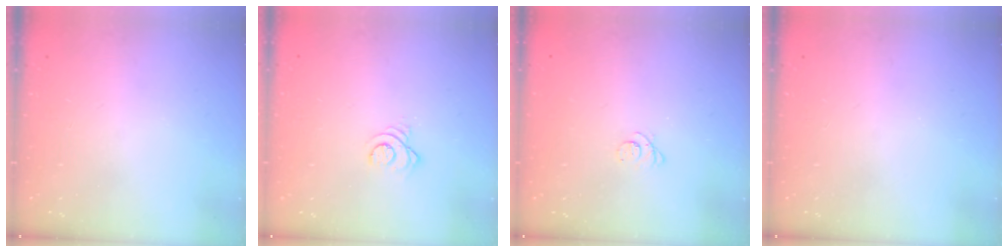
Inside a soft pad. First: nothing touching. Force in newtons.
{"total": 3.6, "press": 3.6, "slide": 0.2}
{"total": 2.4, "press": 2.3, "slide": 0.3}
{"total": 0.0}